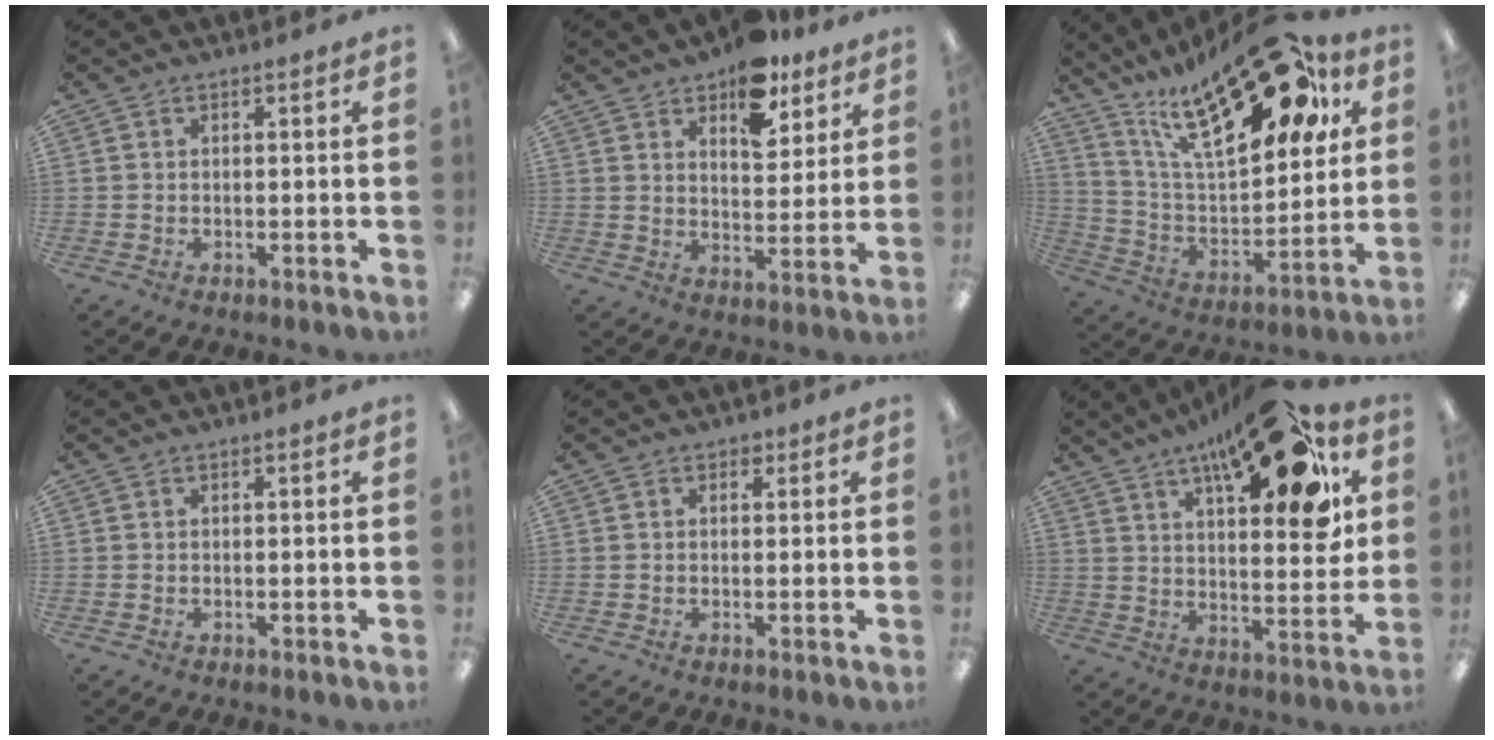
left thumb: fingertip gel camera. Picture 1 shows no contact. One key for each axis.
{"total": 12.3, "fx": 8.4, "fy": 6.2, "fz": 6.4, "tx": -0.069, "ty": -0.046, "tz": 0.142}
{"total": 28.9, "fx": 16.6, "fy": 11.8, "fz": 20.5, "tx": -0.335, "ty": -0.081, "tz": 0.275}
{"total": 0.0}
{"total": 1.2, "fx": 0.4, "fy": 1.0, "fz": 0.5, "tx": 0.006, "ty": -0.004, "tz": 0.003}
{"total": 21.5, "fx": 12.5, "fy": 7.7, "fz": 15.7, "tx": -0.223, "ty": -0.067, "tz": 0.193}